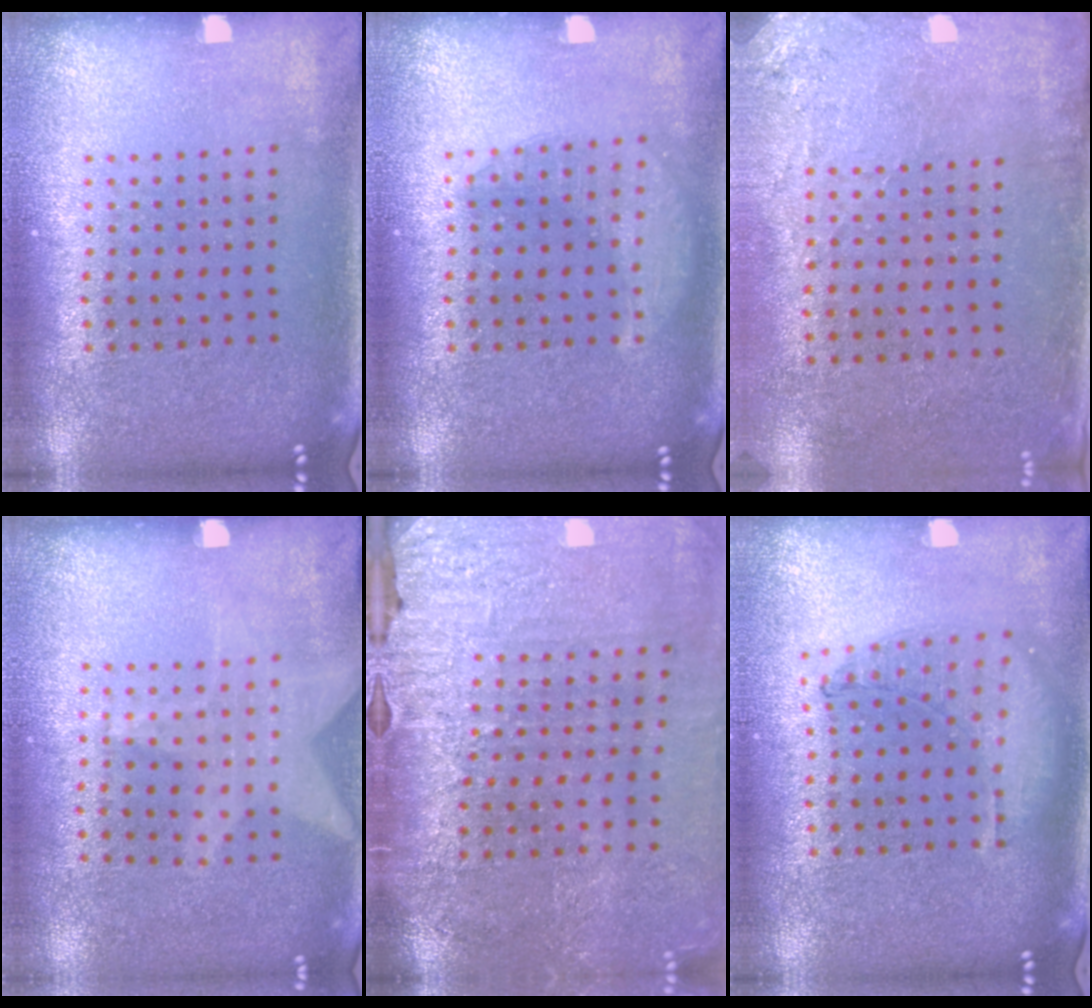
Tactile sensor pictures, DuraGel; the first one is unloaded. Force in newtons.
{"total": 2.2, "press": 2.2, "slide": 0.3}
{"total": 2.8, "press": 2.3, "slide": 1.6}
{"total": 1.1, "press": 0.9, "slide": 0.7}
{"total": 3.5, "press": 3.4, "slide": 0.8}
{"total": 0.9, "press": 0.9, "slide": 0.3}